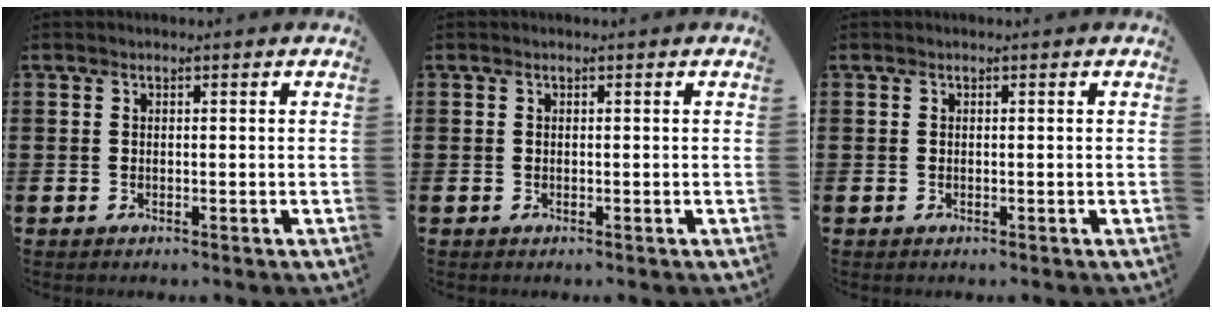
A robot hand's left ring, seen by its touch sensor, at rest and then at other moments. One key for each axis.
{"total": 0.0}
{"total": 0.0}